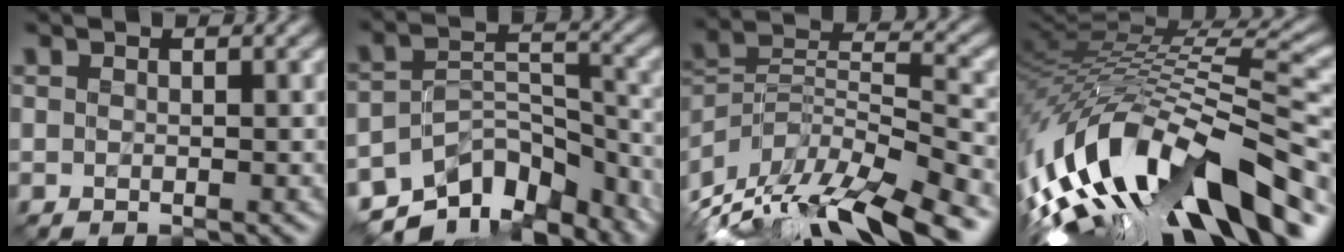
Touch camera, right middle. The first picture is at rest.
{"total": 10.6, "force": [-8.7, 5.0, 3.6], "torque": [-0.053, 0.002, -0.133]}
{"total": 13.7, "force": [-10.0, 4.3, 8.3], "torque": [-0.172, 0.015, -0.170]}
{"total": 15.0, "force": [-7.7, 5.7, 11.5], "torque": [-0.218, 0.029, -0.139]}